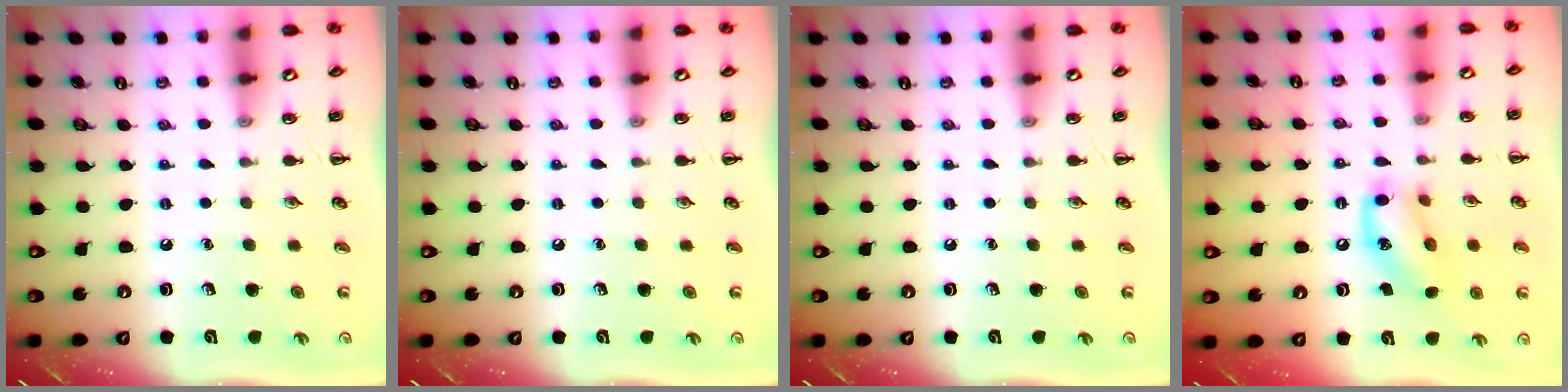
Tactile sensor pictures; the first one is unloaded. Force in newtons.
{"total": 0.0}
{"total": 0.0}
{"total": 13.4, "press": 13.1, "slide": 2.4}